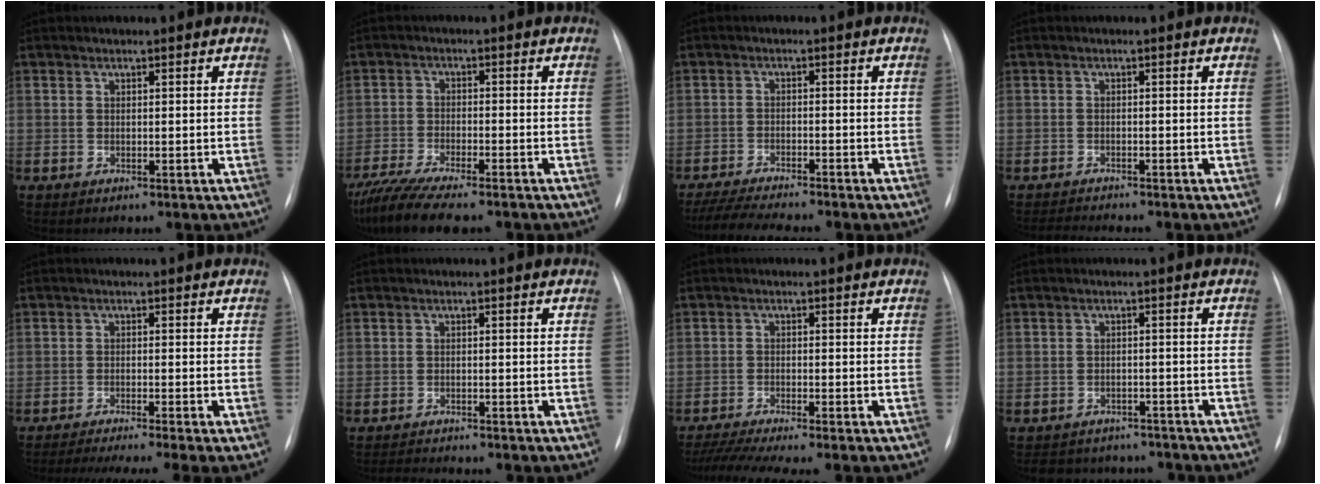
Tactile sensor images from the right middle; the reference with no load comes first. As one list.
[{"total": 12.2, "force": [-10.3, 1.7, 6.4], "torque": [-0.115, -0.020, -0.164]}, {"total": 9.2, "force": [-8.2, 0.2, 4.1], "torque": [-0.069, -0.018, -0.130]}, {"total": 3.0, "force": [-3.0, -0.3, 0.6], "torque": [-0.014, -0.014, -0.047]}, {"total": 12.4, "force": [-10.0, -0.3, 7.3], "torque": [-0.108, -0.022, -0.150]}, {"total": 3.6, "force": [-3.5, 0.0, 0.8], "torque": [-0.016, -0.012, -0.054]}, {"total": 8.9, "force": [-7.7, -0.8, 4.5], "torque": [-0.068, -0.019, -0.122]}, {"total": 9.7, "force": [-8.7, 4.1, 1.4], "torque": [-0.020, 0.018, -0.106]}]